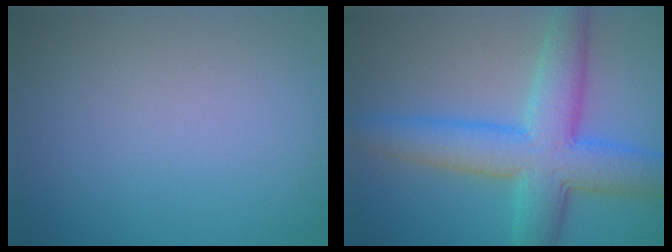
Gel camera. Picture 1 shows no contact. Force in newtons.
{"total": 8.6, "press": 8.6, "slide": 0.2}